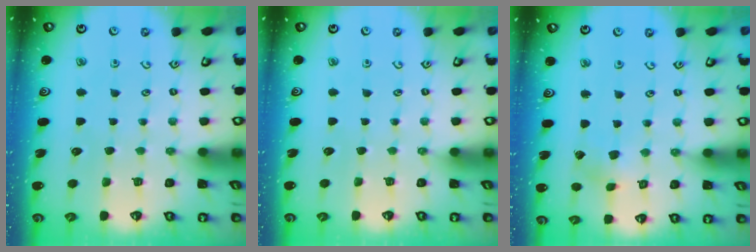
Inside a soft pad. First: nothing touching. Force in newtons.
{"total": 0.0}
{"total": 2.0, "press": 2.0, "slide": 0.1}